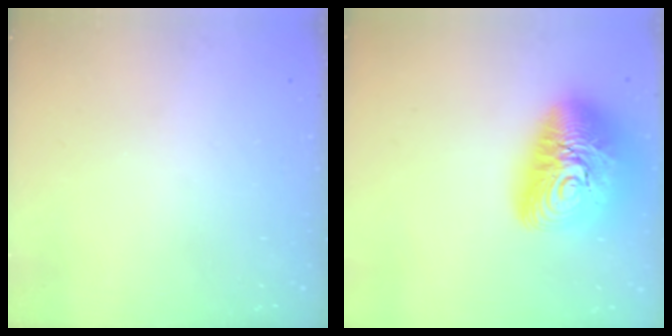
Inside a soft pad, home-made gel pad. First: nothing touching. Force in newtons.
{"total": 21.9, "press": 21.8, "slide": 1.9}